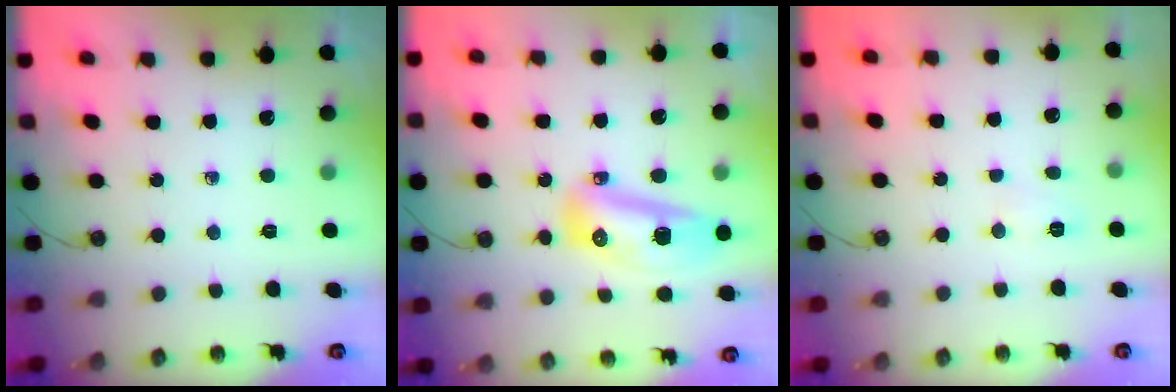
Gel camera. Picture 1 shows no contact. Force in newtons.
{"total": 15.1, "press": 13.9, "slide": 5.9}
{"total": 3.6, "press": 3.5, "slide": 0.7}